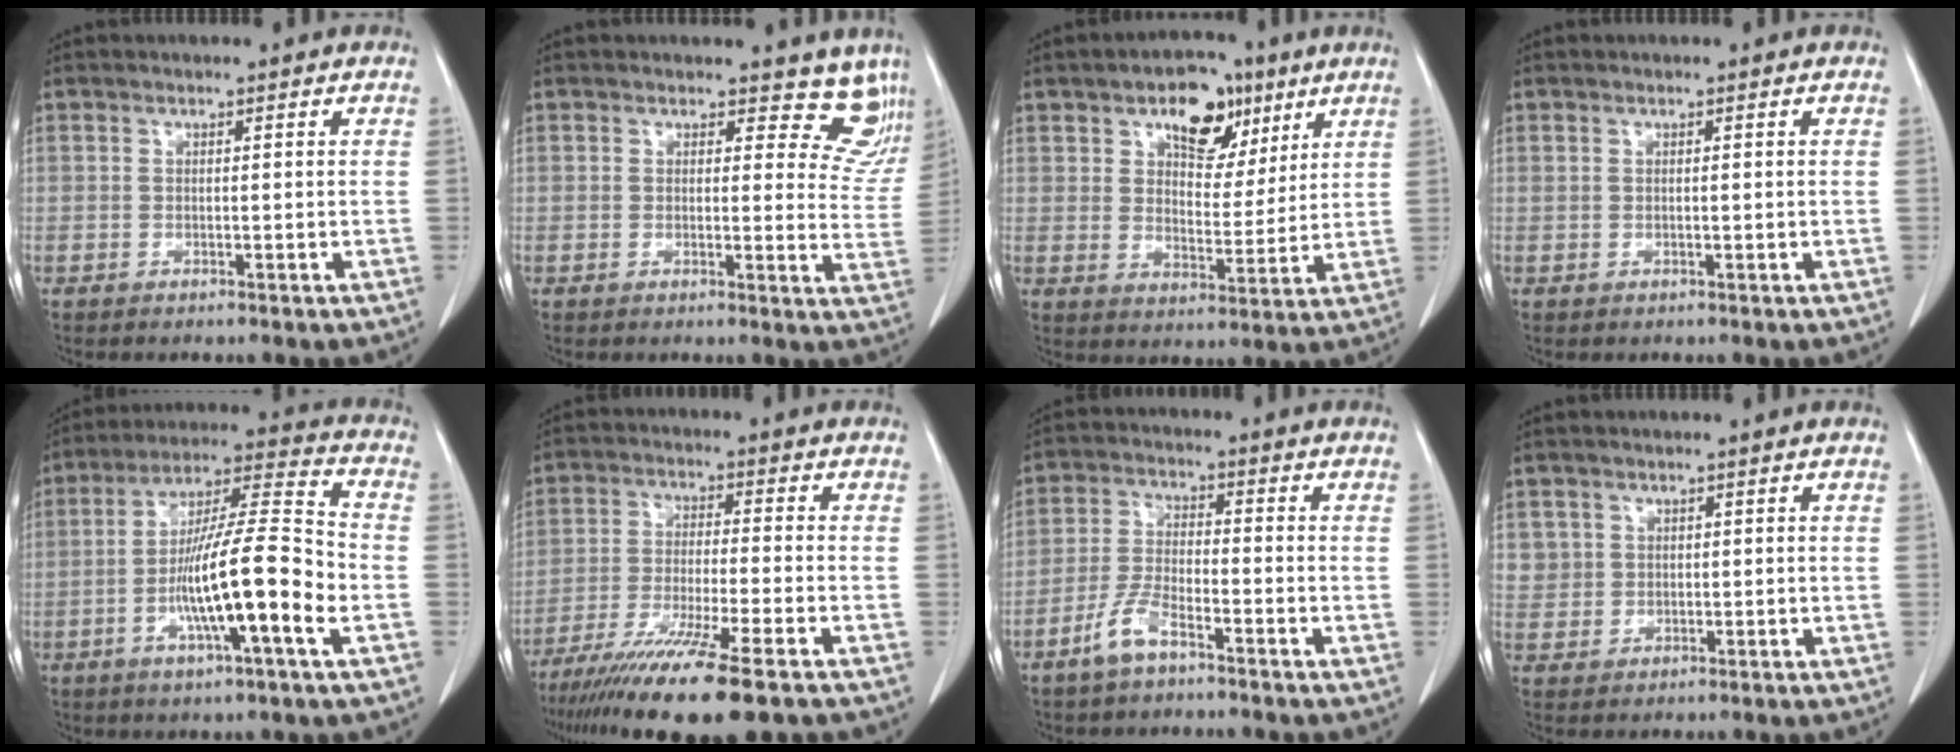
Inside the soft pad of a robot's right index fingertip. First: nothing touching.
{"total": 8.4, "force": [7.4, 4.0, 0.8], "torque": [0.039, -0.027, 0.047]}
{"total": 10.1, "force": [5.6, 5.8, 6.1], "torque": [-0.087, 0.013, 0.090]}
{"total": 0.0}
{"total": 16.1, "force": [-4.2, 0.6, 15.5], "torque": [-0.269, 0.001, -0.078]}
{"total": 14.6, "force": [-10.3, 0.2, 10.4], "torque": [-0.188, -0.045, -0.174]}
{"total": 5.5, "force": [-3.8, 1.4, 3.7], "torque": [-0.086, -0.001, -0.079]}
{"total": 3.2, "force": [1.2, 3.0, 0.1], "torque": [0.014, 0.001, 0.023]}